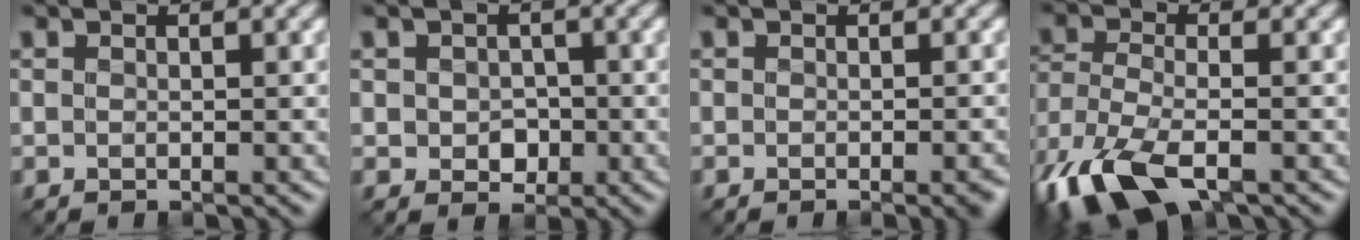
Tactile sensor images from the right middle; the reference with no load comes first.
{"total": 2.4, "force": [-0.3, 2.0, 1.3], "torque": [-0.021, -0.007, -0.007]}
{"total": 2.0, "force": [-1.1, 0.4, 1.6], "torque": [-0.017, -0.005, -0.012]}
{"total": 9.7, "force": [-5.9, 4.2, 6.5], "torque": [-0.154, -0.026, -0.118]}